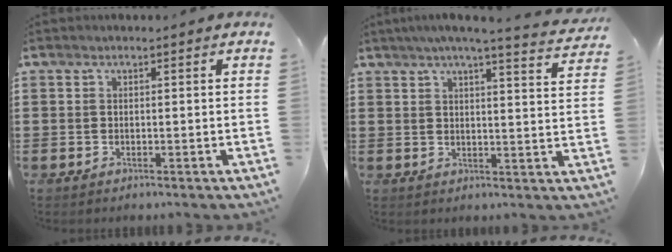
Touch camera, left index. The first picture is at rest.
{"total": 4.7, "force": [4.0, -0.5, 2.5], "torque": [-0.062, -0.019, 0.065]}